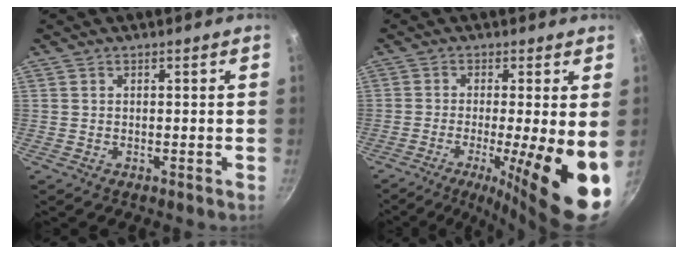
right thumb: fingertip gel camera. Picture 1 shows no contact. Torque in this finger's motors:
{"motor_torque": [0.84, 2.43, 0.48, 0.02, 0.14]}